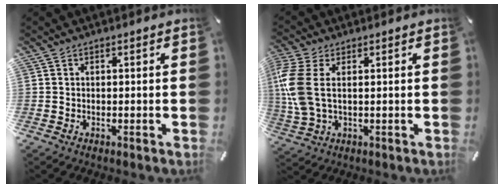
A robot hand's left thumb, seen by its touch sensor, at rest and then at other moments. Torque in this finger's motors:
{"motor_torque": [1.68, 3.11, 1.47, -0.95, 0.75]}